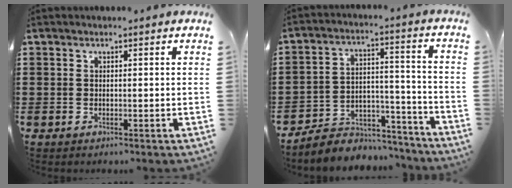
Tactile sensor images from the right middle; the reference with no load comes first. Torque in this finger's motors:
{"motor_torque": [0.67, -0.43, 0.20, 0.05]}